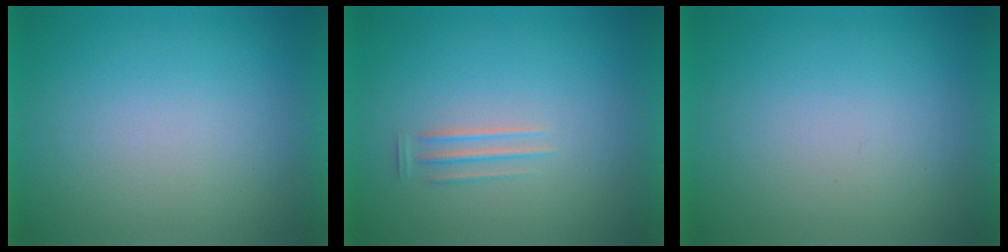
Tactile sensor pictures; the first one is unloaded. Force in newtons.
{"total": 1.2}
{"total": 0.0}